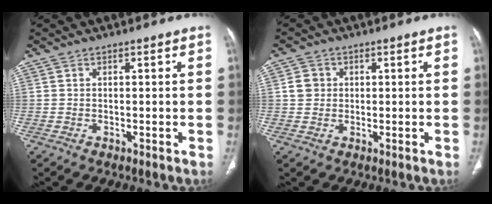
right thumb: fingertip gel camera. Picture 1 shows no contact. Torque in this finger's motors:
{"motor_torque": [0.29, 0.26, -0.25, -0.63, 0.02]}